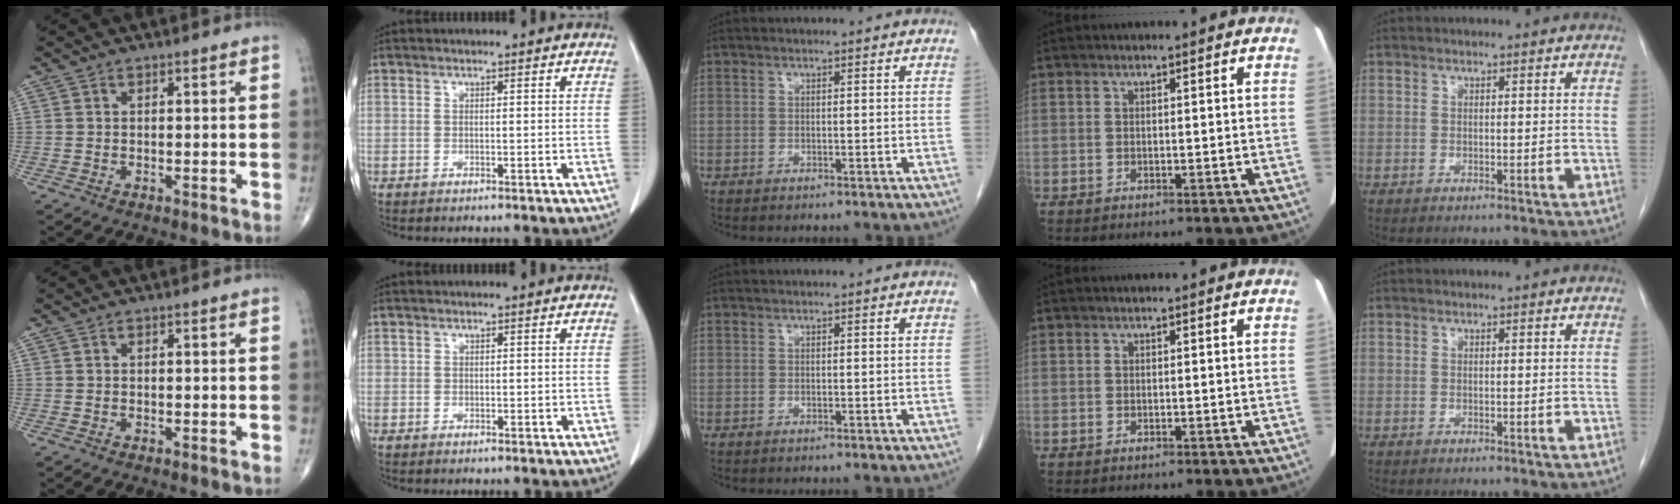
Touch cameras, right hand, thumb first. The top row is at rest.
{"index": {"total": 0.6, "force": [0.3, 0.5, 0.1], "torque": [0.007, 0.000, 0.003]}}